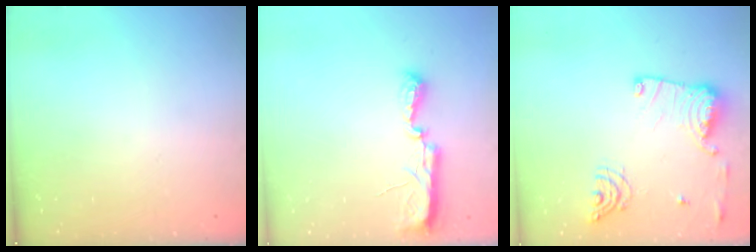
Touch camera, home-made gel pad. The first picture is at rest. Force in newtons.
{"total": 7.7, "press": 7.7, "slide": 0.6}
{"total": 13.9, "press": 13.9, "slide": 0.8}